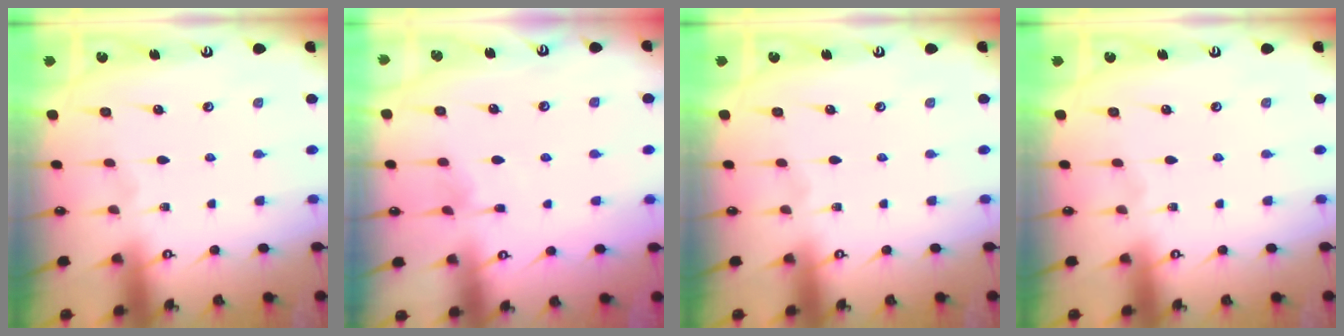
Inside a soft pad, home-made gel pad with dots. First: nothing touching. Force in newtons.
{"total": 5.0, "press": 5.0, "slide": 0.5}
{"total": 0.0}
{"total": 0.0}